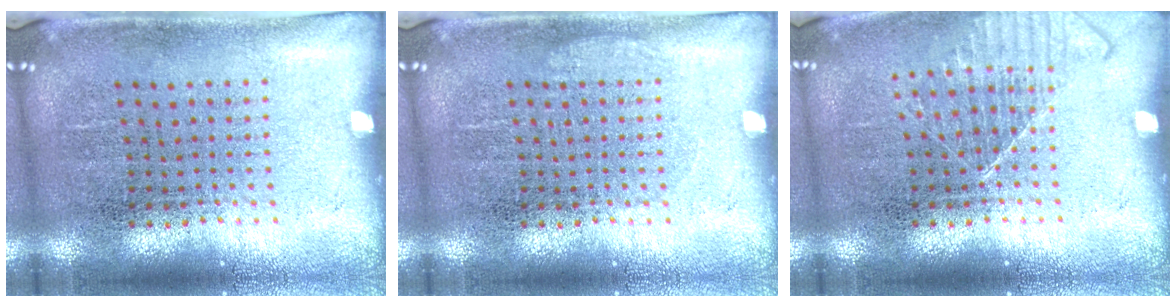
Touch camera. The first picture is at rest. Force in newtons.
{"total": 0.6, "press": 0.5, "slide": 0.1}
{"total": 1.1, "press": 1.1, "slide": 0.1}